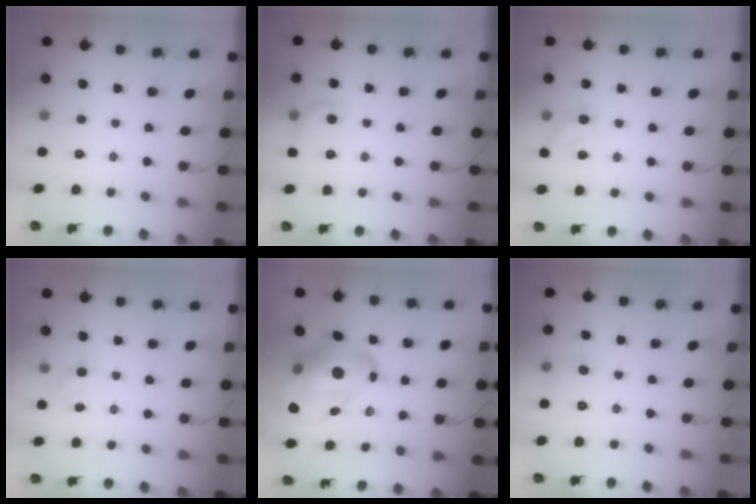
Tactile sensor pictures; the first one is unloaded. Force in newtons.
{"total": 7.8, "press": 7.6, "slide": 1.8}
{"total": 6.8, "press": 6.6, "slide": 1.5}
{"total": 2.5, "press": 2.4, "slide": 0.8}
{"total": 21.8, "press": 20.9, "slide": 6.0}
{"total": 4.9, "press": 4.6, "slide": 1.6}